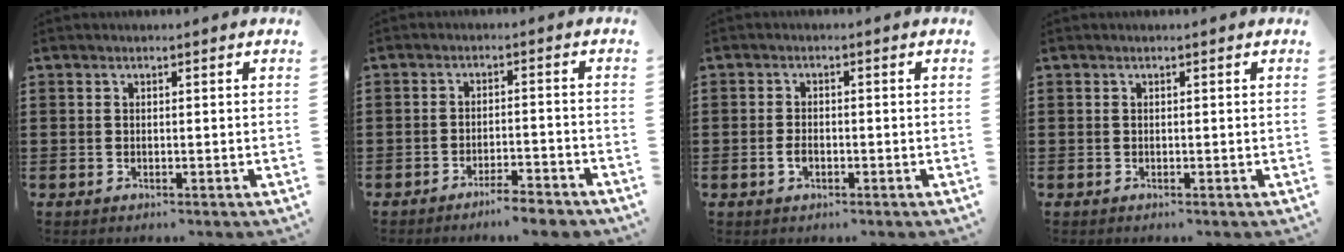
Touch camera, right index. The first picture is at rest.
{"total": 3.6, "force": [-3.4, 0.0, 1.2], "torque": [-0.021, 0.000, -0.068]}
{"total": 1.9, "force": [-0.7, 1.0, 1.4], "torque": [-0.028, 0.000, -0.013]}
{"total": 0.0}